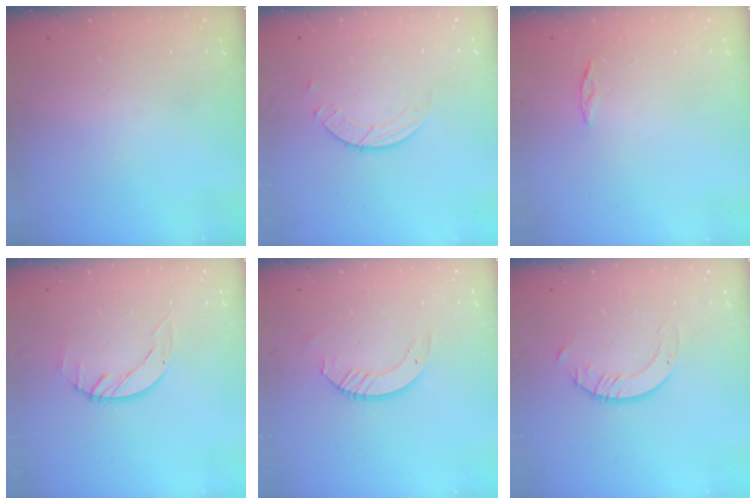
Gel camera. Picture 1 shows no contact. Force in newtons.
{"total": 2.6, "press": 2.6, "slide": 0.3}
{"total": 3.1, "press": 3.1, "slide": 0.3}
{"total": 2.9, "press": 2.8, "slide": 0.3}
{"total": 5.4, "press": 5.4, "slide": 0.5}
{"total": 2.1, "press": 2.1, "slide": 0.2}